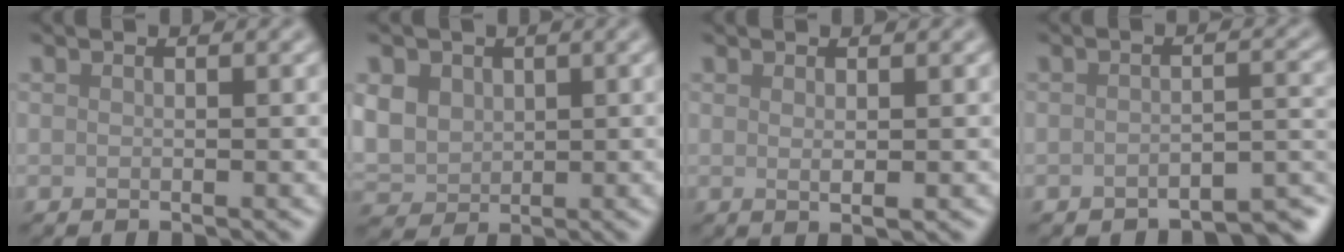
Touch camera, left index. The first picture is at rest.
{"total": 5.1, "force": [1.5, 4.2, 2.4], "torque": [-0.075, 0.011, 0.027]}
{"total": 1.4, "force": [0.3, 0.3, 1.3], "torque": [-0.018, 0.000, 0.005]}
{"total": 3.2, "force": [-2.6, 0.7, 1.6], "torque": [-0.022, 0.005, -0.036]}